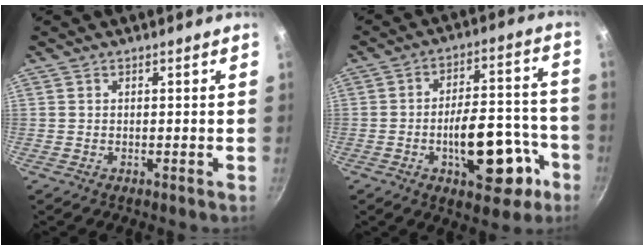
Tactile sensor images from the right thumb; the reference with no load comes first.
{"total": 16.8, "force": [-6.6, 7.9, 13.3], "torque": [-0.149, 0.056, -0.085]}